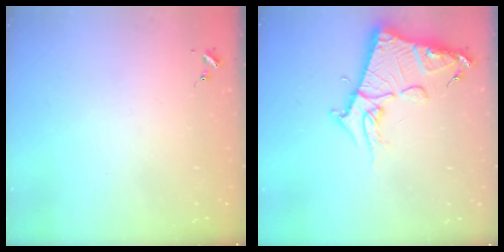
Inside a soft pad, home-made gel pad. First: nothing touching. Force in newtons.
{"total": 14.8, "press": 14.8, "slide": 1.5}